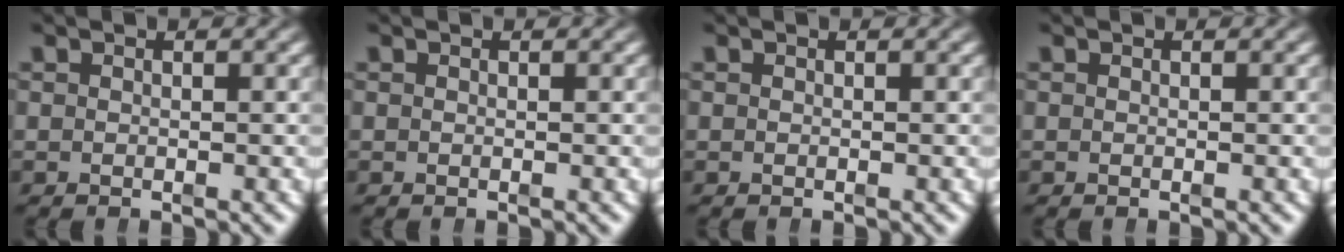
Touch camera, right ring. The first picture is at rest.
{"total": 0.0}
{"total": 0.0}
{"total": 0.0}